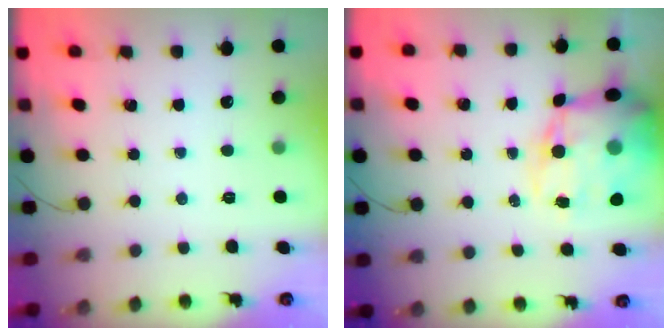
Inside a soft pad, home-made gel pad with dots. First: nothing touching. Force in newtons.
{"total": 20.0, "press": 19.5, "slide": 4.6}